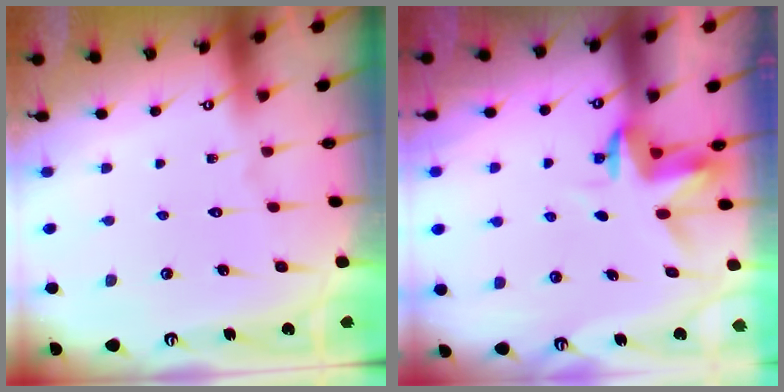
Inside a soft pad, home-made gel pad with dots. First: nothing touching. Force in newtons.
{"total": 3.6, "press": 3.6, "slide": 0.2}